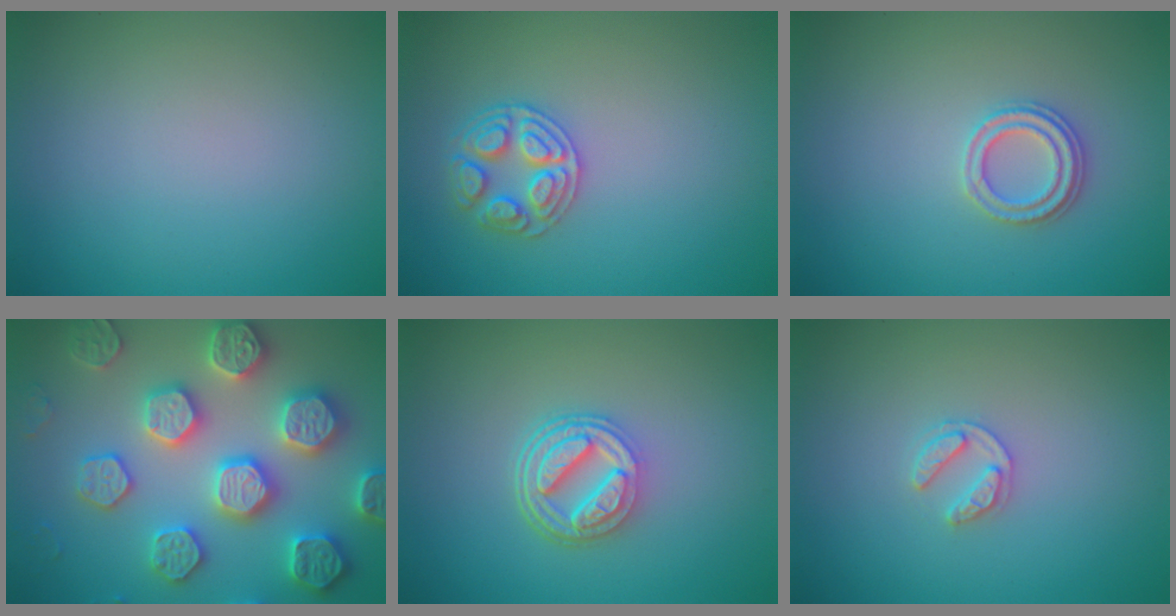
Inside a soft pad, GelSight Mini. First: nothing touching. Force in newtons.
{"total": 3.0, "press": 3.0, "slide": 0.5}
{"total": 2.3, "press": 2.2, "slide": 0.8}
{"total": 7.9, "press": 7.7, "slide": 1.7}
{"total": 4.9, "press": 3.6, "slide": 3.3}
{"total": 1.8, "press": 1.8, "slide": 0.3}